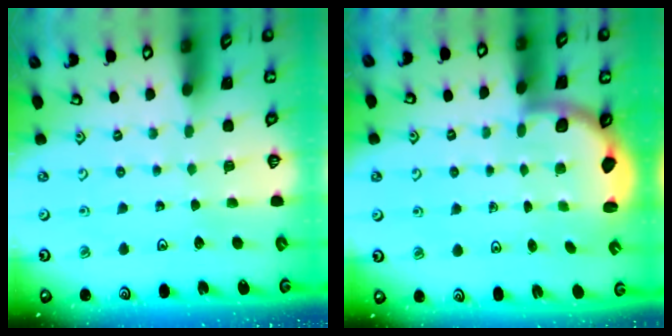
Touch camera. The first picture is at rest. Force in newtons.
{"total": 3.1, "press": 2.7, "slide": 1.5}